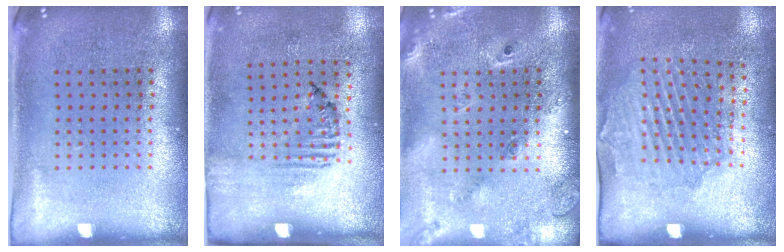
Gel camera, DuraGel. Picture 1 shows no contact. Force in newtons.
{"total": 1.6, "press": 1.0, "slide": 1.3}
{"total": 2.4, "press": 1.7, "slide": 1.6}
{"total": 1.7, "press": 1.4, "slide": 0.8}